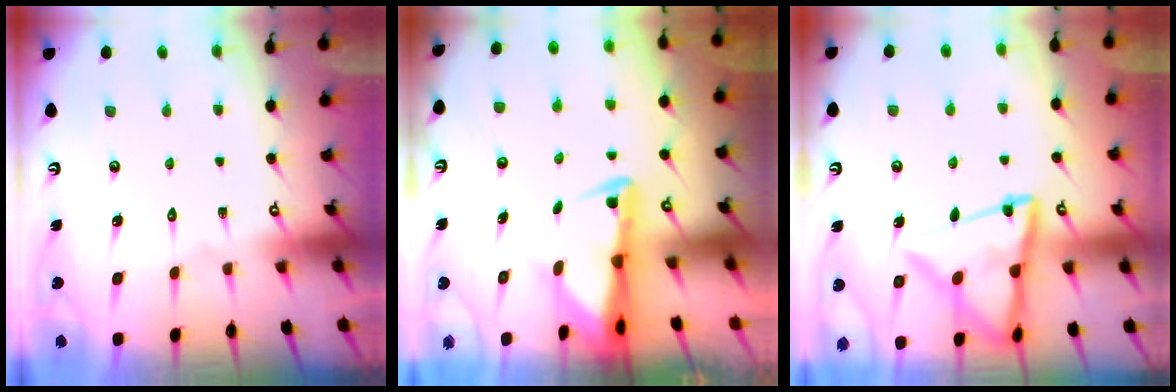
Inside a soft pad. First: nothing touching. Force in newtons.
{"total": 2.6, "press": 2.5, "slide": 0.7}
{"total": 15.9, "press": 15.8, "slide": 1.5}